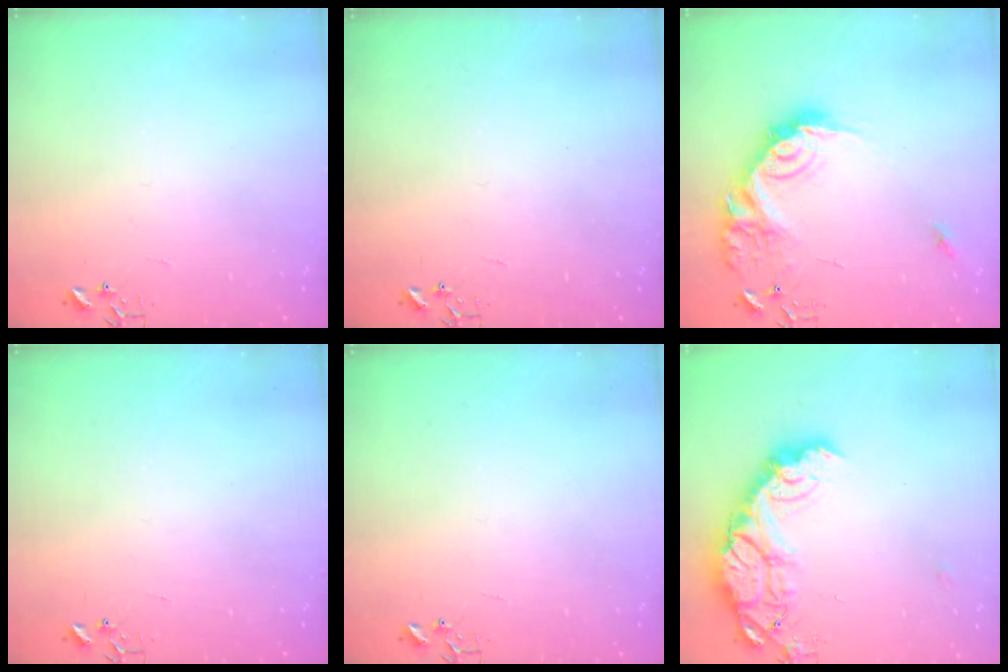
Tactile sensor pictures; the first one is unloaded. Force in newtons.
{"total": 0.0}
{"total": 19.2, "press": 19.2, "slide": 1.0}
{"total": 0.0}
{"total": 0.0}
{"total": 19.2, "press": 19.1, "slide": 1.5}